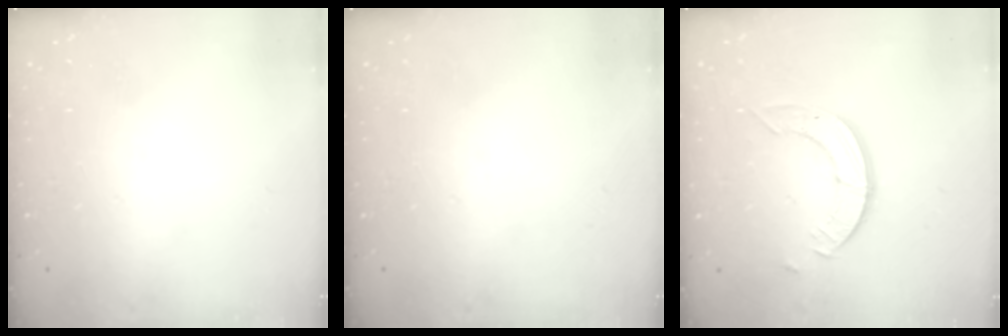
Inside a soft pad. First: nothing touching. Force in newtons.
{"total": 0.0}
{"total": 3.9, "press": 3.9, "slide": 0.3}